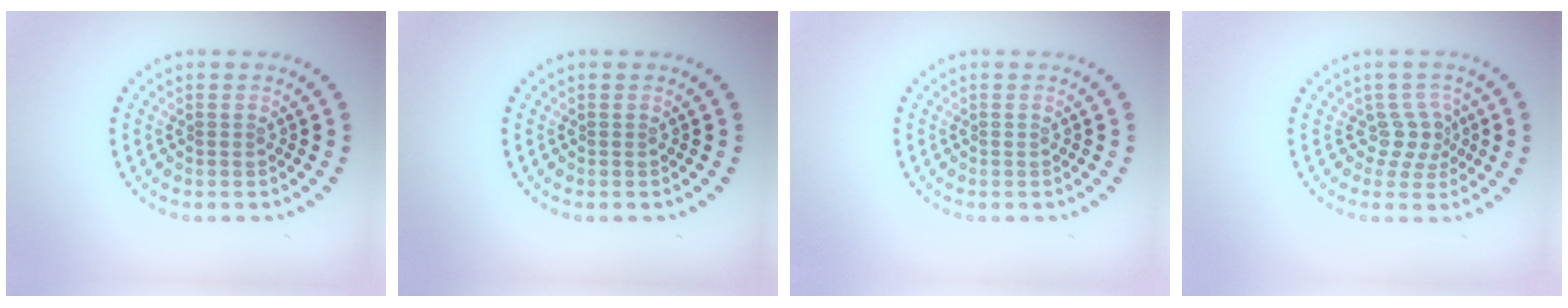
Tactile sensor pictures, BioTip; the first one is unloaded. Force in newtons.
{"total": 0.0}
{"total": 0.0}
{"total": 2.2, "press": 1.5, "slide": 1.7}